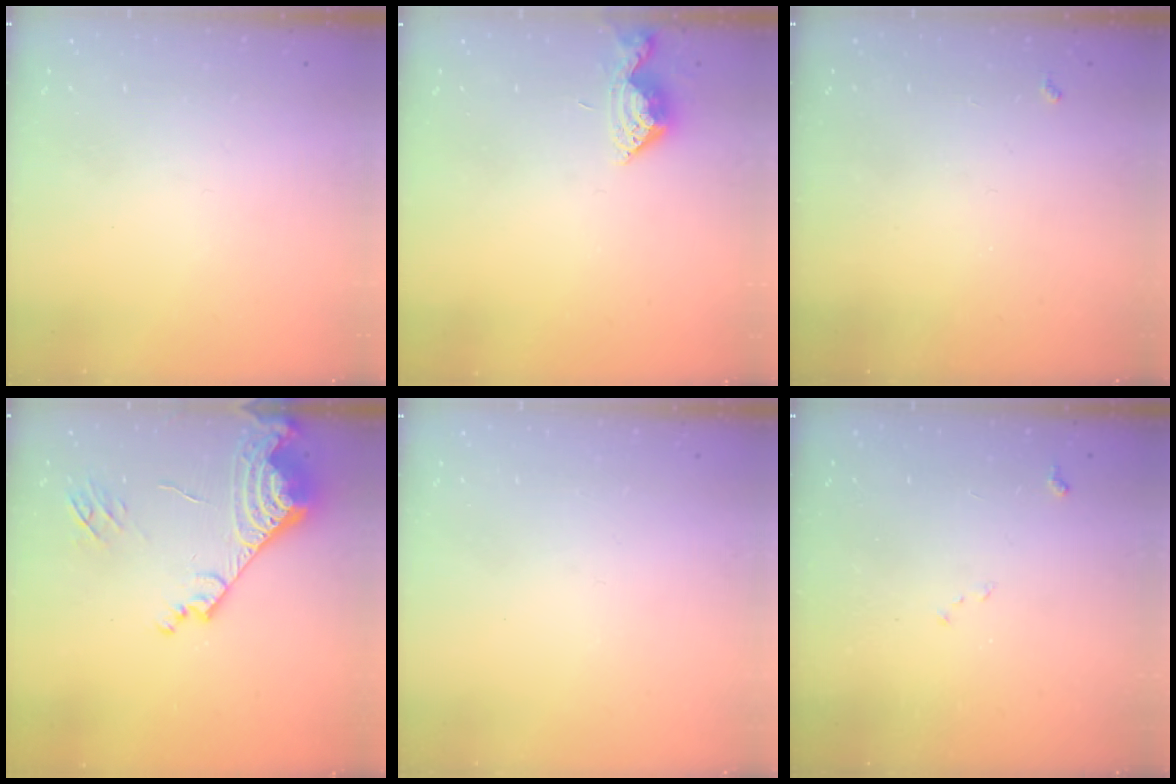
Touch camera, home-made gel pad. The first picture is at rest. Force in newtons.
{"total": 7.0, "press": 6.9, "slide": 0.8}
{"total": 4.8, "press": 4.7, "slide": 0.7}
{"total": 17.7, "press": 17.6, "slide": 2.2}
{"total": 0.0}
{"total": 7.6, "press": 7.6, "slide": 0.9}